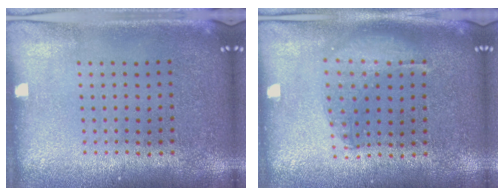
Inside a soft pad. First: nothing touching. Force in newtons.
{"total": 1.4, "press": 1.3, "slide": 0.5}